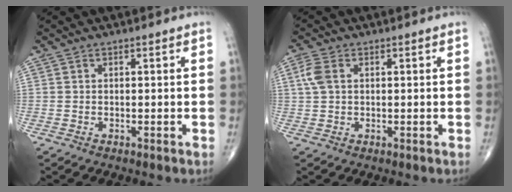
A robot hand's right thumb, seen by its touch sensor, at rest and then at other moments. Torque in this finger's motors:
{"motor_torque": [-0.22, 0.31, -0.03, 0.08, 0.00]}